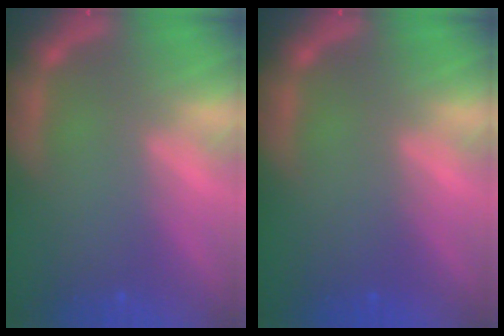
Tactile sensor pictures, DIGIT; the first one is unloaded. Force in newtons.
{"total": 1.5}